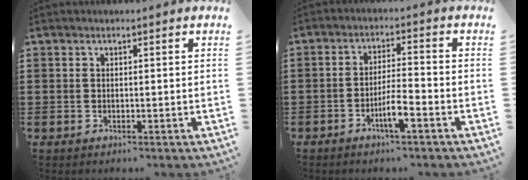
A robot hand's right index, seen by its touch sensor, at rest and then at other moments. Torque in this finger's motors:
{"motor_torque": [0.81, -0.51, 0.31, 0.08]}